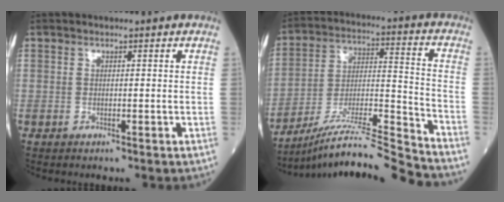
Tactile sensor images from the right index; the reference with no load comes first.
{"total": 17.5, "force": [-16.4, -2.7, 5.6], "torque": [-0.092, 0.009, -0.284]}